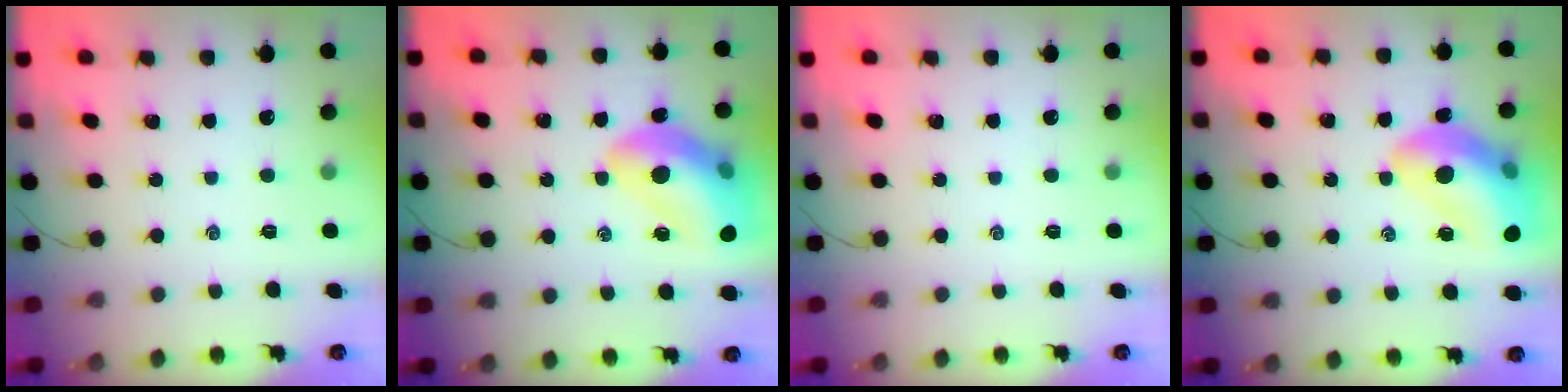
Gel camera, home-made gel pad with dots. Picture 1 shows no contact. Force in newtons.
{"total": 17.1, "press": 16.8, "slide": 3.2}
{"total": 0.0}
{"total": 17.1, "press": 16.8, "slide": 3.2}